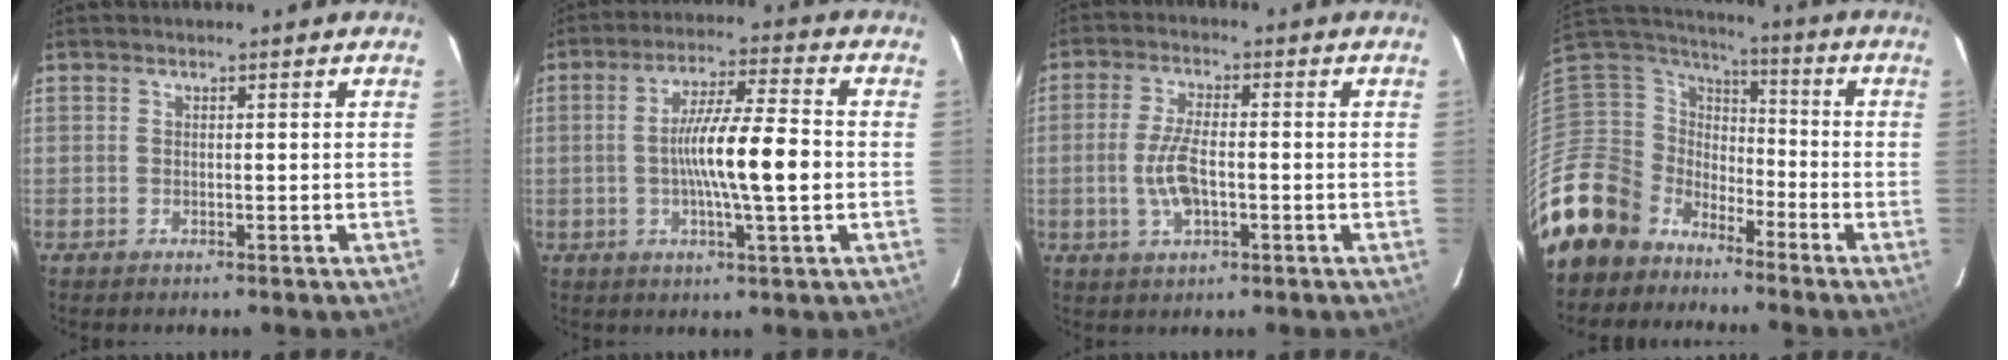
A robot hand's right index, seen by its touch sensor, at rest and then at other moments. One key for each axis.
{"total": 11.4, "fx": -1.3, "fy": 0.9, "fz": 11.3, "tx": -0.196, "ty": 0.001, "tz": -0.024}
{"total": 7.0, "fx": -1.5, "fy": 2.6, "fz": 6.4, "tx": -0.133, "ty": 0.000, "tz": -0.027}
{"total": 13.6, "fx": -9.9, "fy": 9.3, "fz": 1.3, "tx": -0.067, "ty": 0.030, "tz": -0.192}